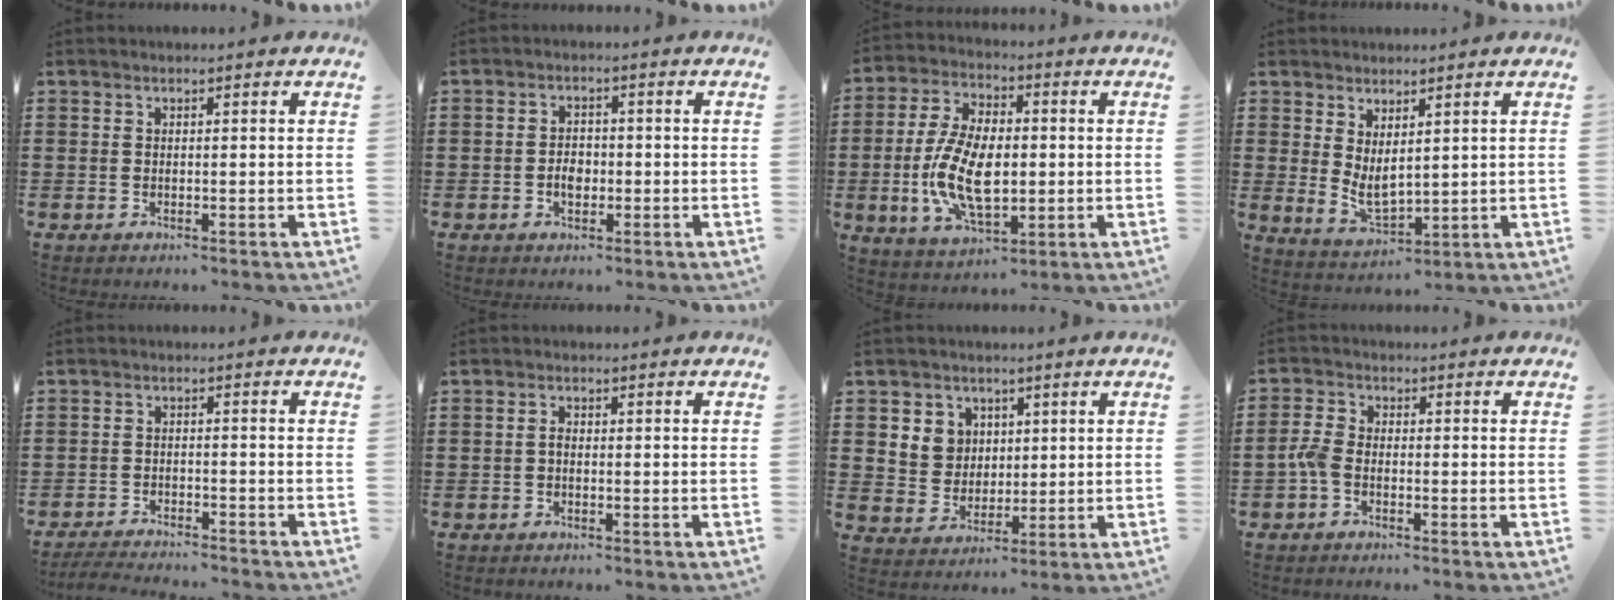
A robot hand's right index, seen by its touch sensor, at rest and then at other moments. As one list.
[{"total": 2.7, "force": [-0.7, 1.8, 1.9], "torque": [-0.030, -0.001, -0.016]}, {"total": 12.0, "force": [-1.5, 6.4, 10.0], "torque": [-0.232, -0.005, -0.031]}, {"total": 3.5, "force": [1.4, 1.9, 2.6], "torque": [-0.059, -0.005, 0.027]}, {"total": 3.3, "force": [-3.3, 0.0, 0.0], "torque": [-0.010, -0.004, -0.073]}, {"total": 1.1, "force": [-0.5, 0.5, 0.8], "torque": [-0.019, -0.002, -0.009]}, {"total": 5.4, "force": [2.0, 4.9, 1.0], "torque": [-0.037, 0.014, 0.035]}, {"total": 2.8, "force": [-1.4, 1.4, 2.0], "torque": [-0.061, -0.002, -0.033]}]